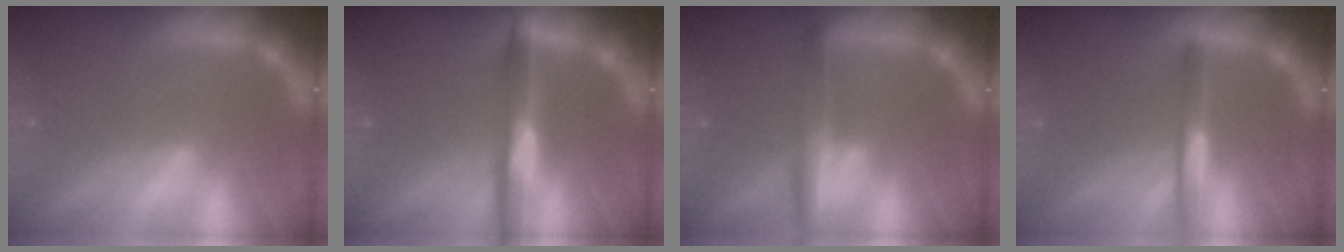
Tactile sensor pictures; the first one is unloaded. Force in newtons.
{"total": 5.5}
{"total": 4.0}
{"total": 3.0}